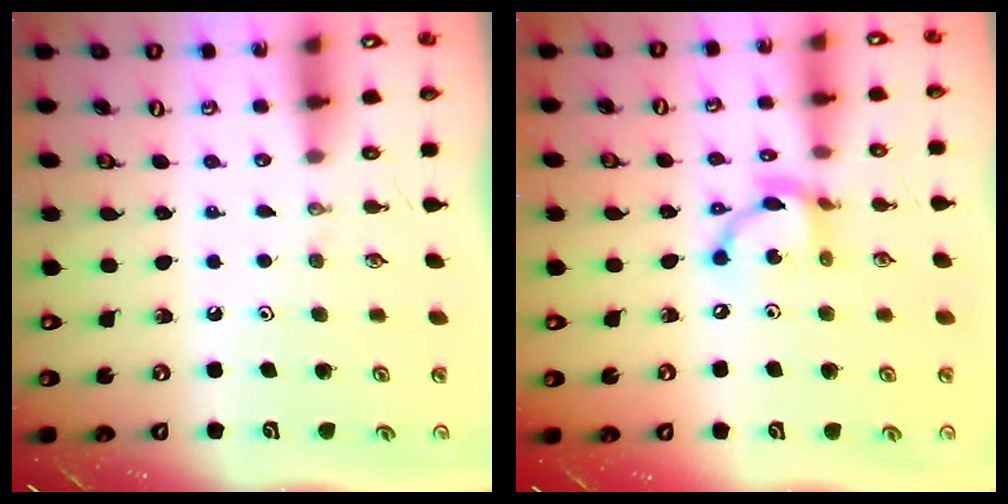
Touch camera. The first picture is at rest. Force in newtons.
{"total": 10.6, "press": 10.6, "slide": 0.7}